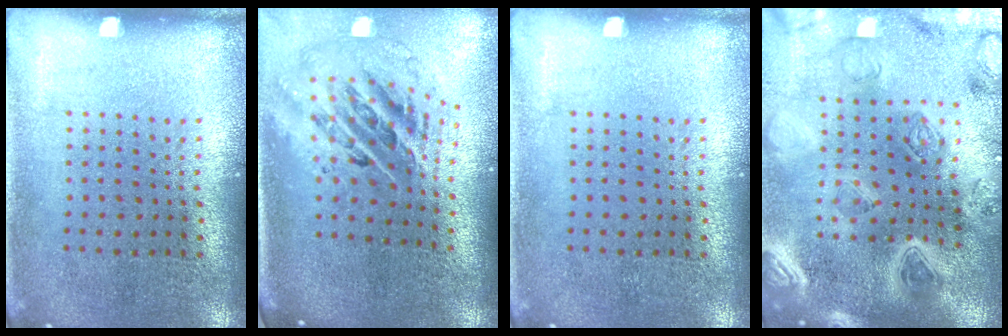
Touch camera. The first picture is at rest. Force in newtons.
{"total": 2.7, "press": 1.9, "slide": 2.0}
{"total": 0.0}
{"total": 4.8, "press": 4.1, "slide": 2.4}